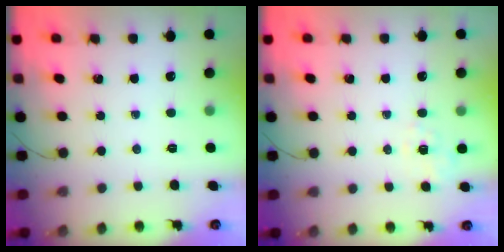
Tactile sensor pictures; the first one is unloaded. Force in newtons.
{"total": 1.8, "press": 0.4, "slide": 1.7}